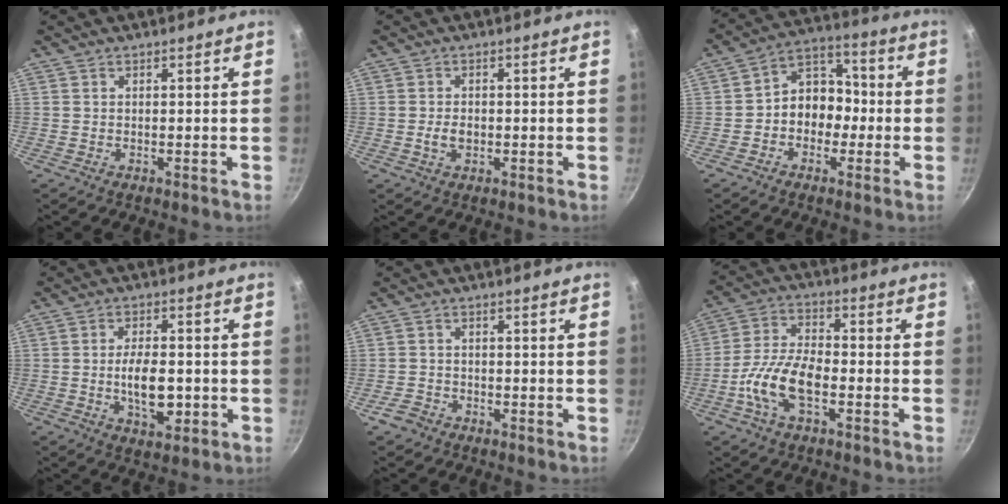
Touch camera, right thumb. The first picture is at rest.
{"total": 2.7, "force": [-0.5, 1.8, 1.9], "torque": [-0.027, 0.005, -0.009]}
{"total": 9.7, "force": [-1.9, 7.9, 5.4], "torque": [-0.026, 0.046, -0.045]}
{"total": 9.0, "force": [-1.5, 4.6, 7.6], "torque": [-0.110, 0.007, -0.023]}
{"total": 2.9, "force": [-2.0, 2.0, 0.9], "torque": [-0.016, 0.021, -0.035]}
{"total": 11.4, "force": [-3.9, 5.4, 9.2], "torque": [-0.175, 0.032, -0.083]}